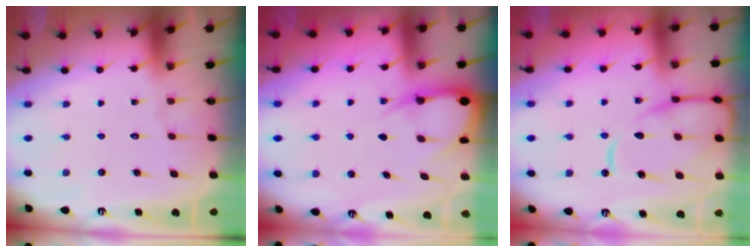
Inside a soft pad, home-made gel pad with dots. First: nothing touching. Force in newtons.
{"total": 7.3, "press": 7.3, "slide": 0.8}
{"total": 12.3, "press": 12.3, "slide": 1.2}